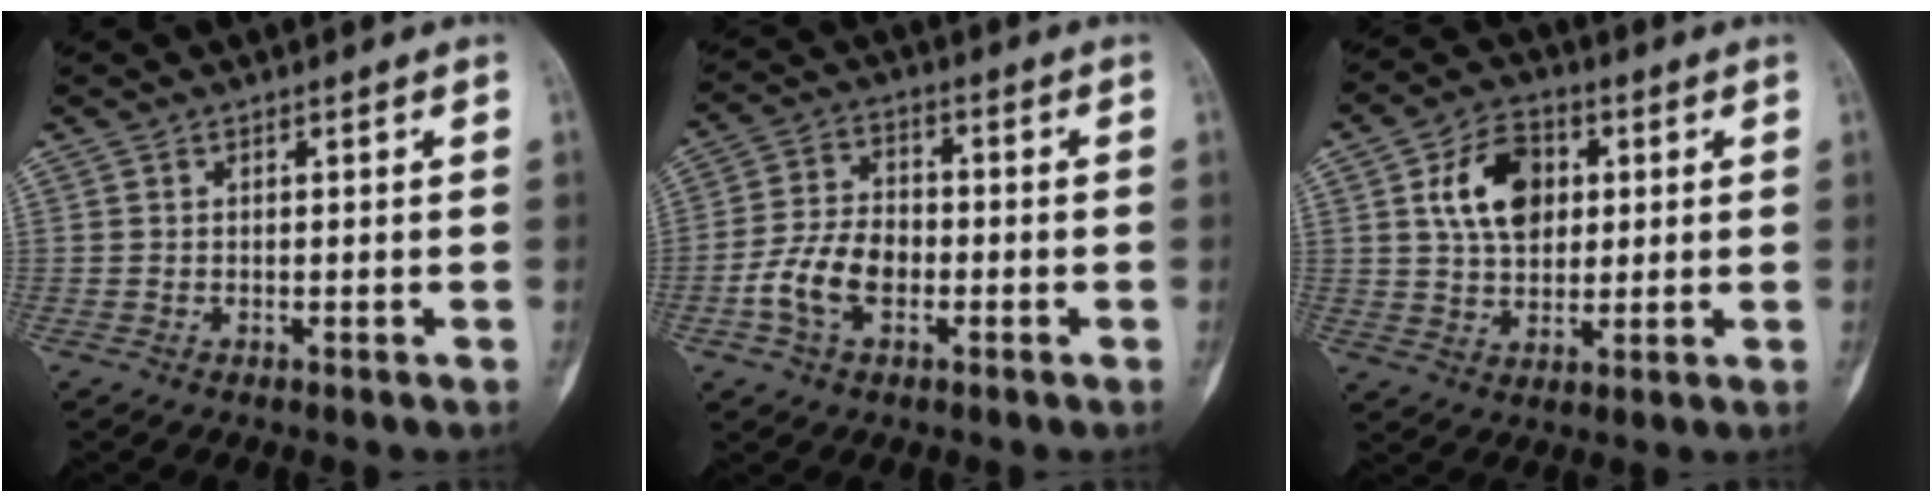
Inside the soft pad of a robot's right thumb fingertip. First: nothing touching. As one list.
[{"total": 9.4, "force": [-3.0, 6.0, 6.6], "torque": [-0.121, 0.025, -0.061]}, {"total": 11.5, "force": [2.8, 7.9, 7.8], "torque": [-0.108, 0.000, 0.047]}]